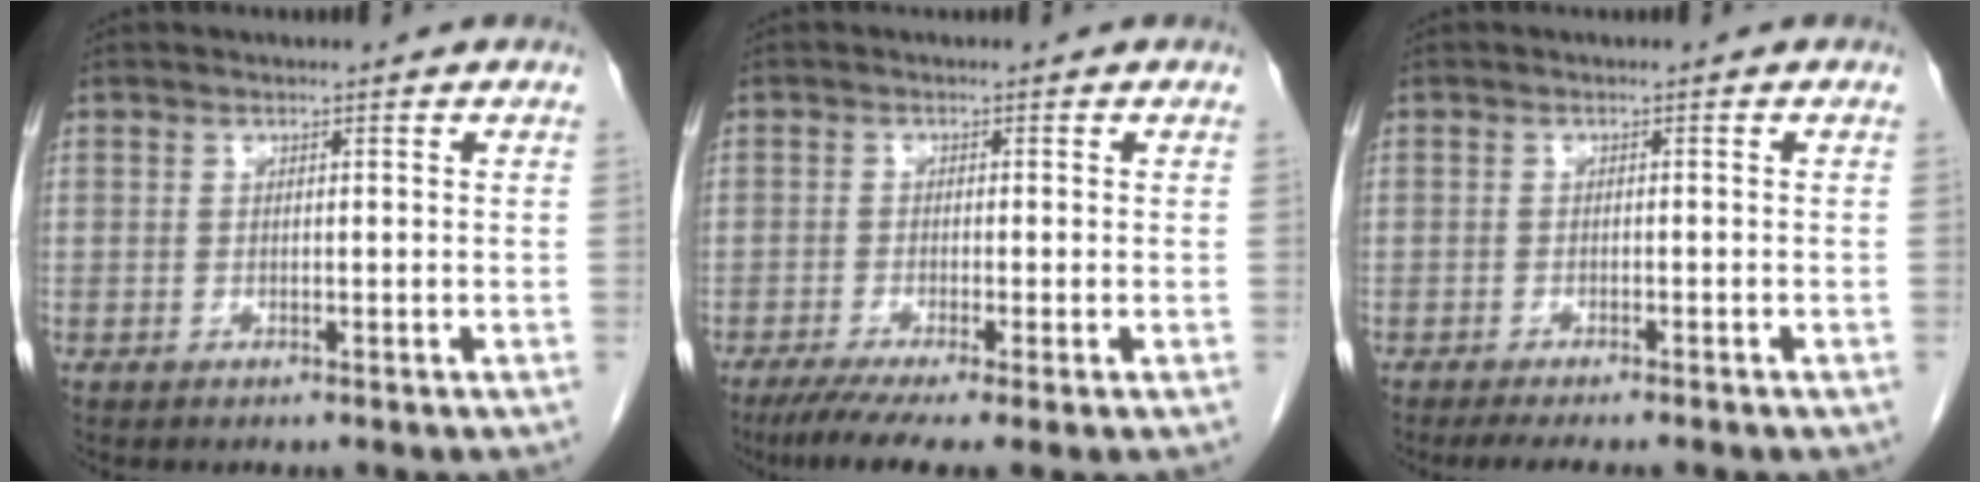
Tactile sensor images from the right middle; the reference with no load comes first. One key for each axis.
{"total": 6.9, "fx": -4.7, "fy": 0.2, "fz": 5.0, "tx": -0.081, "ty": -0.020, "tz": -0.079}
{"total": 6.9, "fx": -5.7, "fy": 1.3, "fz": 3.7, "tx": -0.045, "ty": -0.009, "tz": -0.077}